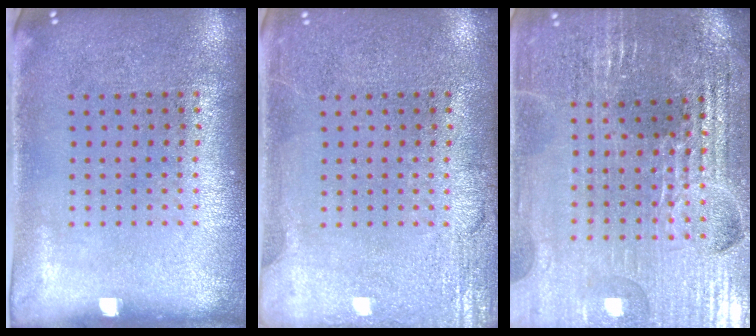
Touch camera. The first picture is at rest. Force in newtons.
{"total": 2.7, "press": 2.7, "slide": 0.3}
{"total": 3.8, "press": 3.8, "slide": 0.8}